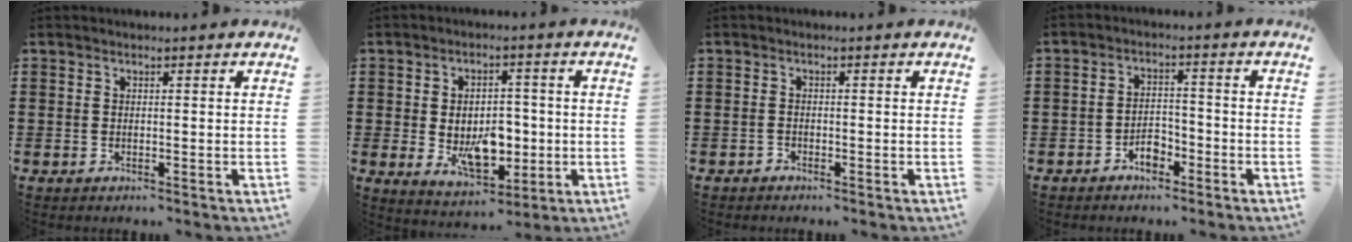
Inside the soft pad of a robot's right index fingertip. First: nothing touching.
{"total": 7.7, "force": [-0.9, 5.1, 5.7], "torque": [-0.094, 0.002, -0.020]}
{"total": 0.7, "force": [-0.7, 0.2, -0.1], "torque": [0.001, 0.003, -0.016]}
{"total": 3.5, "force": [-2.5, 1.8, 1.7], "torque": [-0.032, 0.006, -0.049]}